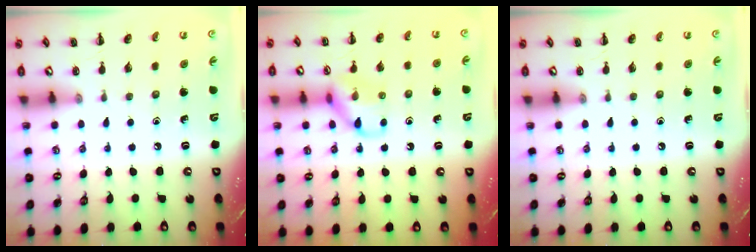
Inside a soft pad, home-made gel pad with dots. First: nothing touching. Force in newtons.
{"total": 11.0, "press": 11.0, "slide": 0.3}
{"total": 0.0}